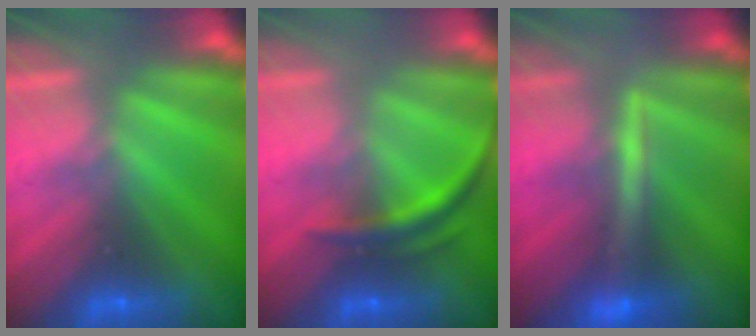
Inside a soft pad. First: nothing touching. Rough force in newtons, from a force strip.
{"total": 3.5}
{"total": 2.4}